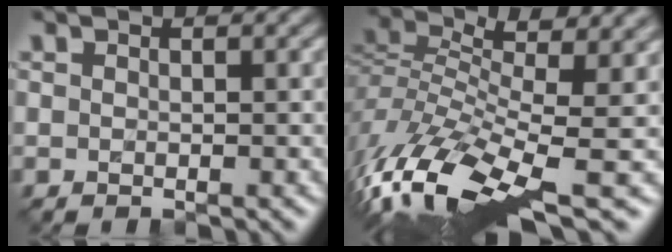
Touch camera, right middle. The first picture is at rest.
{"total": 11.9, "force": [-4.1, 3.9, 10.5], "torque": [-0.227, 0.019, -0.072]}